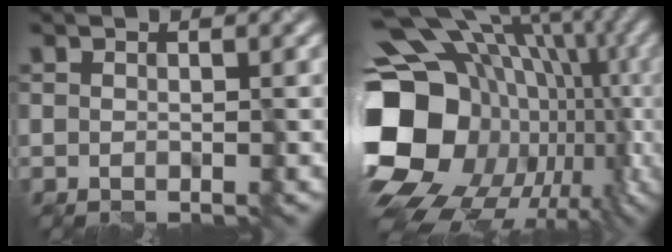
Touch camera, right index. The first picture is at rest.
{"total": 19.3, "force": [-2.4, 14.4, 12.6], "torque": [-0.223, 0.014, -0.033]}